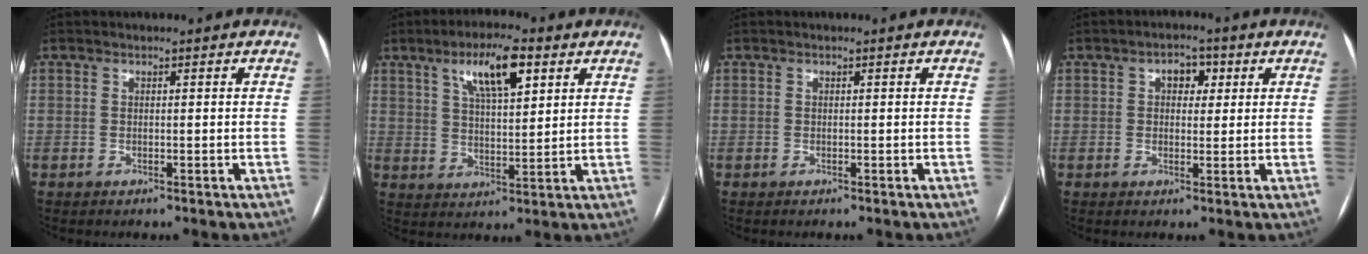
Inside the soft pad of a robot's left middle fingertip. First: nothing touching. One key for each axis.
{"total": 9.3, "fx": 4.8, "fy": 2.3, "fz": 7.6, "tx": -0.135, "ty": 0.011, "tz": 0.083}
{"total": 0.0}
{"total": 3.5, "fx": 1.2, "fy": 2.2, "fz": 2.4, "tx": -0.036, "ty": 0.015, "tz": 0.018}